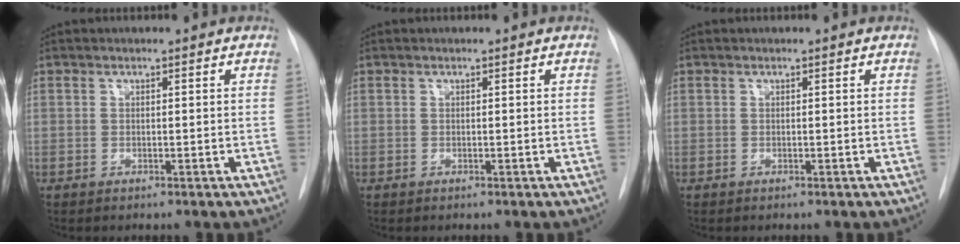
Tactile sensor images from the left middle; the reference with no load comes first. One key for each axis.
{"total": 0.0}
{"total": 0.0}